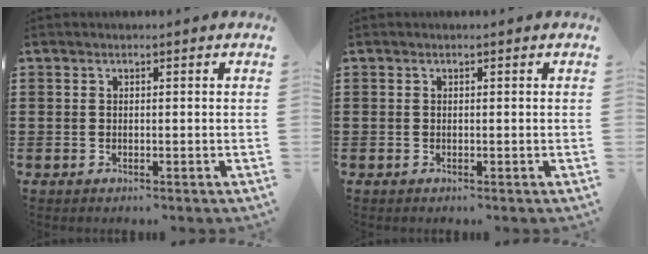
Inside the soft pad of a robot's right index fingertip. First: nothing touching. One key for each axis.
{"total": 0.0}